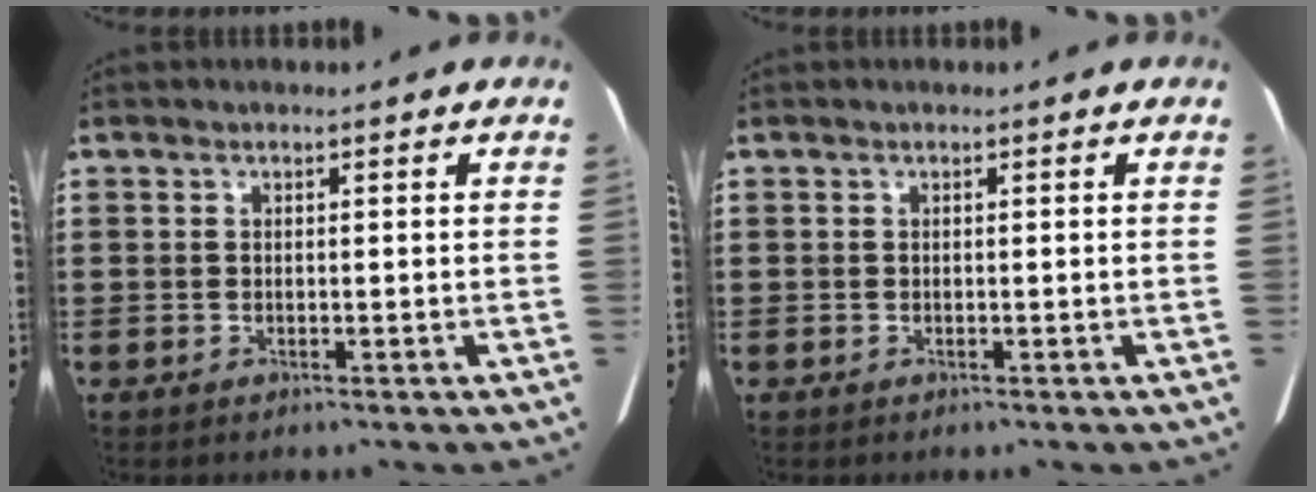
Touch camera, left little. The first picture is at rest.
{"total": 0.0}